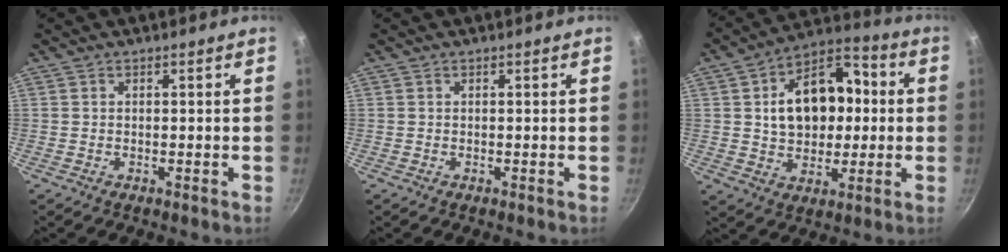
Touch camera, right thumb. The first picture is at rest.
{"total": 0.0}
{"total": 16.9, "force": [1.9, 11.3, 12.4], "torque": [-0.152, 0.024, 0.028]}